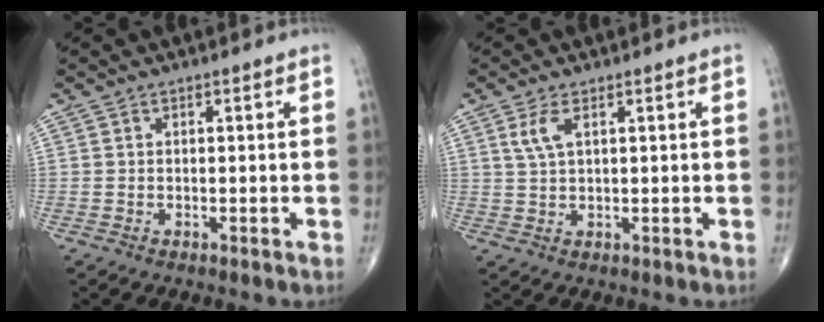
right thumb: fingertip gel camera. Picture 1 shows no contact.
{"total": 3.5, "force": [1.5, 1.4, 2.9], "torque": [-0.067, 0.003, 0.035]}